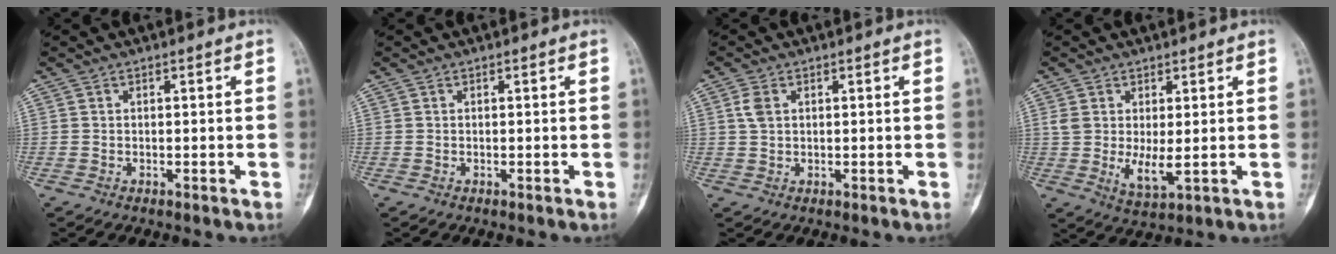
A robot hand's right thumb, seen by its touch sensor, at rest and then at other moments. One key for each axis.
{"total": 0.0}
{"total": 2.6, "fx": 0.8, "fy": 1.6, "fz": 1.9, "tx": -0.042, "ty": 0.006, "tz": 0.019}
{"total": 6.1, "fx": 0.1, "fy": 2.7, "fz": 5.5, "tx": -0.100, "ty": -0.014, "tz": 0.011}